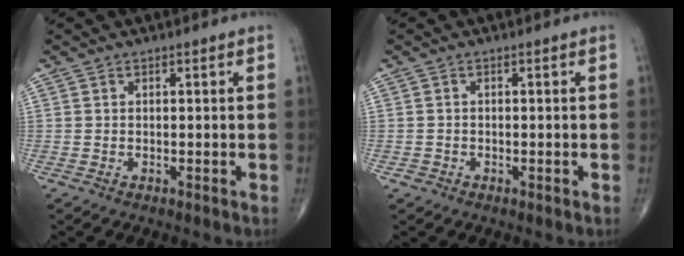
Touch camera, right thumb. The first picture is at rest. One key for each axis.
{"total": 0.8, "fx": -0.4, "fy": 0.7, "fz": 0.1, "tx": 0.000, "ty": 0.004, "tz": -0.009}